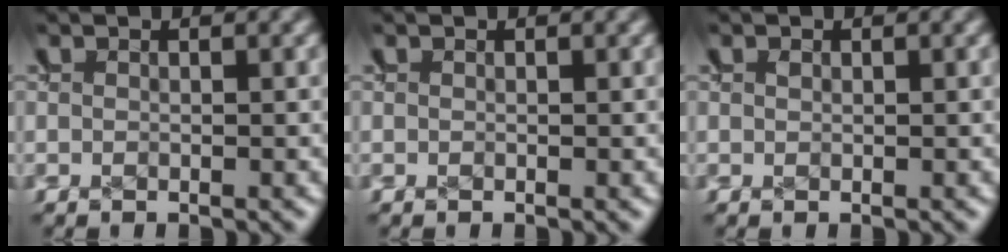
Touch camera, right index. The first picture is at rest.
{"total": 0.0}
{"total": 0.0}